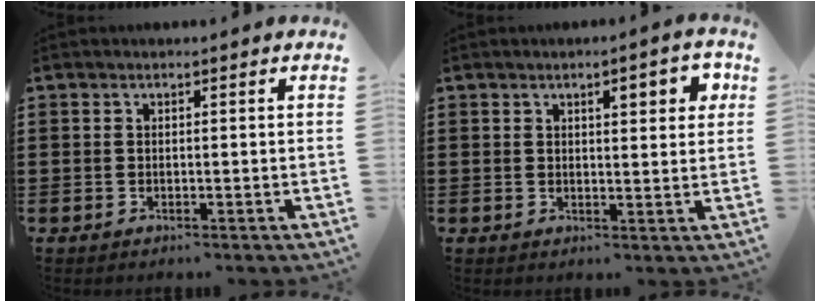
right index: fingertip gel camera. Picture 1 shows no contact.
{"total": 3.7, "force": [1.6, 1.1, 3.2], "torque": [-0.042, -0.003, 0.019]}